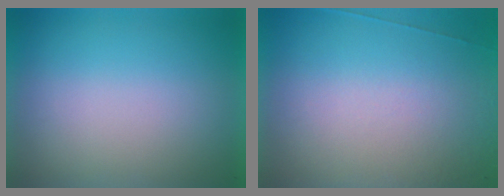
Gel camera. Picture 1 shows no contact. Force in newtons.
{"total": 7.5}